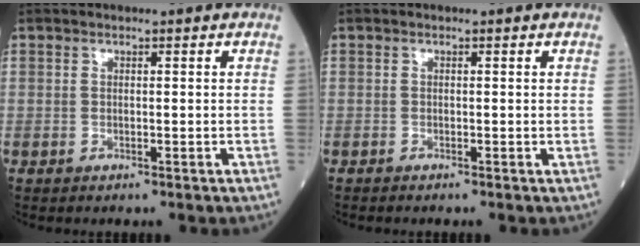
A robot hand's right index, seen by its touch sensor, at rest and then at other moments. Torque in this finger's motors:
{"motor_torque": [-0.12, -0.07, 0.05, -0.01]}